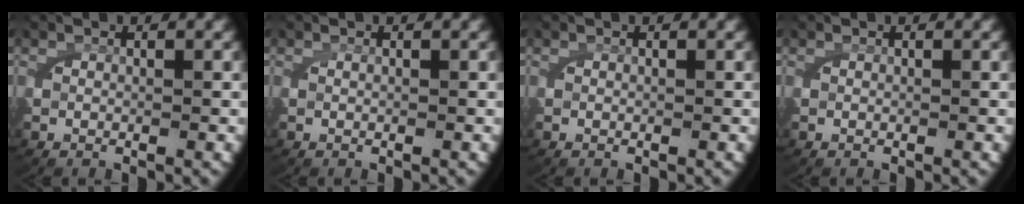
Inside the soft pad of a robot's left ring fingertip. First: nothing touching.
{"total": 0.0}
{"total": 0.0}
{"total": 0.0}